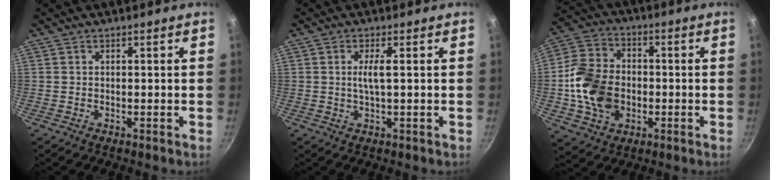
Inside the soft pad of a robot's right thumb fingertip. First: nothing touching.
{"total": 3.1, "force": [0.4, 0.4, 3.1], "torque": [-0.072, 0.000, 0.009]}
{"total": 14.6, "force": [-1.9, 11.1, 9.4], "torque": [-0.159, 0.017, -0.039]}